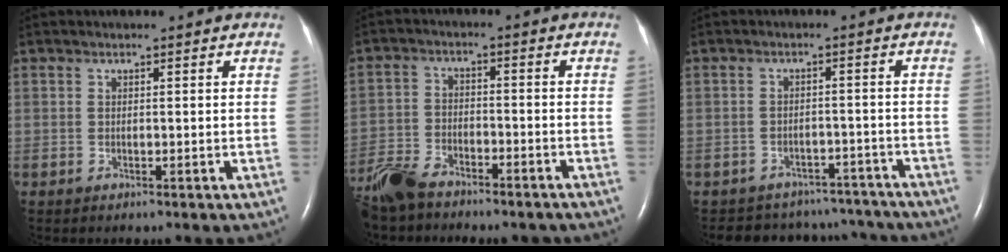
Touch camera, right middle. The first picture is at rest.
{"total": 10.9, "force": [-9.1, 4.0, 4.5], "torque": [-0.094, -0.008, -0.155]}
{"total": 11.2, "force": [-10.3, 4.5, 0.5], "torque": [-0.008, 0.030, -0.117]}